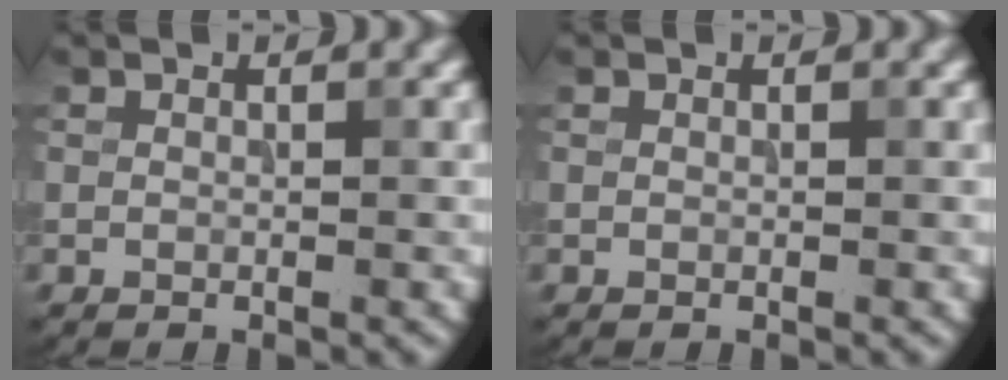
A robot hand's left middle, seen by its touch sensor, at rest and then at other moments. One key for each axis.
{"total": 0.0}